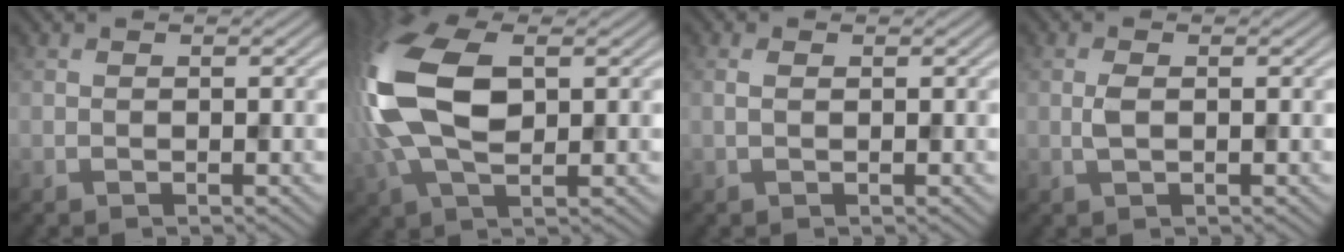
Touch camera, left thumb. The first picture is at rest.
{"total": 14.0, "force": [1.3, 7.5, 11.8], "torque": [-0.291, 0.013, 0.018]}
{"total": 0.9, "force": [0.2, 0.4, 0.8], "torque": [-0.020, 0.001, 0.002]}
{"total": 1.6, "force": [0.0, 0.7, 1.5], "torque": [-0.036, 0.002, -0.002]}